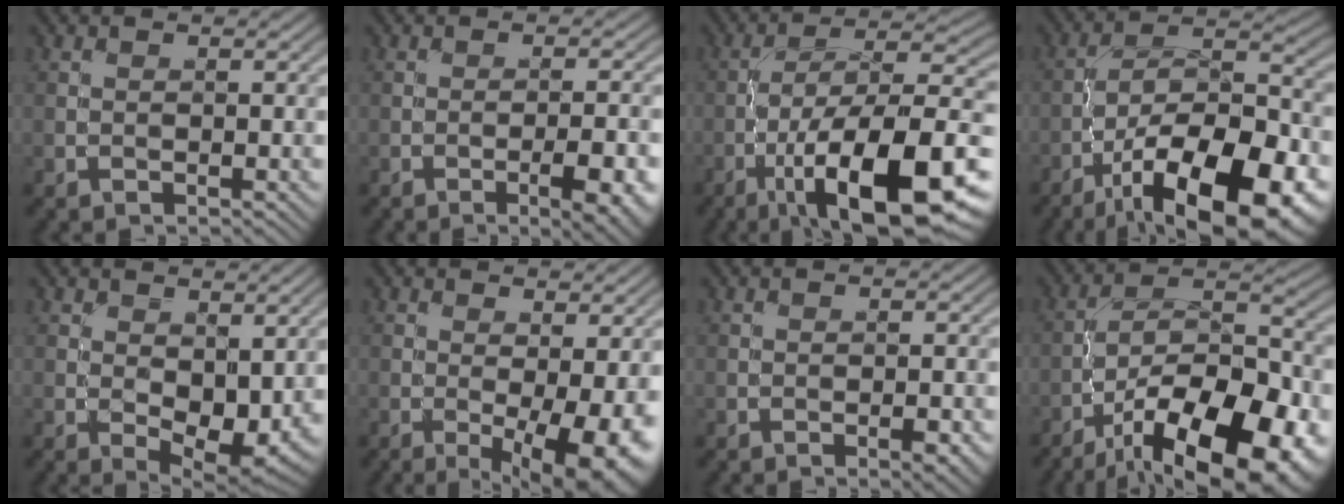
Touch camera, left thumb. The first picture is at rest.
{"total": 6.5, "force": [-3.0, 1.7, 5.5], "torque": [-0.081, 0.008, -0.031]}
{"total": 17.6, "force": [-7.9, 6.0, 14.5], "torque": [-0.220, -0.001, -0.138]}
{"total": 18.6, "force": [-10.3, 7.1, 13.8], "torque": [-0.217, -0.012, -0.170]}
{"total": 6.3, "force": [0.1, 3.5, 5.2], "torque": [-0.092, -0.015, 0.009]}
{"total": 8.3, "force": [-2.2, 2.3, 7.7], "torque": [-0.117, -0.013, -0.020]}
{"total": 2.2, "force": [-1.1, 0.7, 1.8], "torque": [-0.030, 0.001, -0.018]}
{"total": 19.5, "force": [-11.4, 7.9, 13.7], "torque": [-0.207, -0.023, -0.181]}